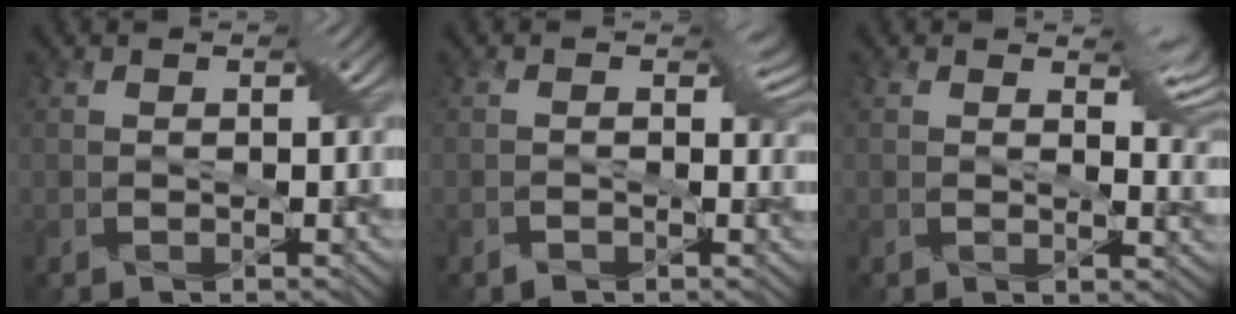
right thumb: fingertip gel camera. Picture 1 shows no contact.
{"total": 0.8, "force": [-0.4, 0.5, 0.3], "torque": [-0.007, -0.001, -0.012]}
{"total": 4.2, "force": [2.5, 1.7, 2.9], "torque": [-0.048, -0.009, 0.032]}